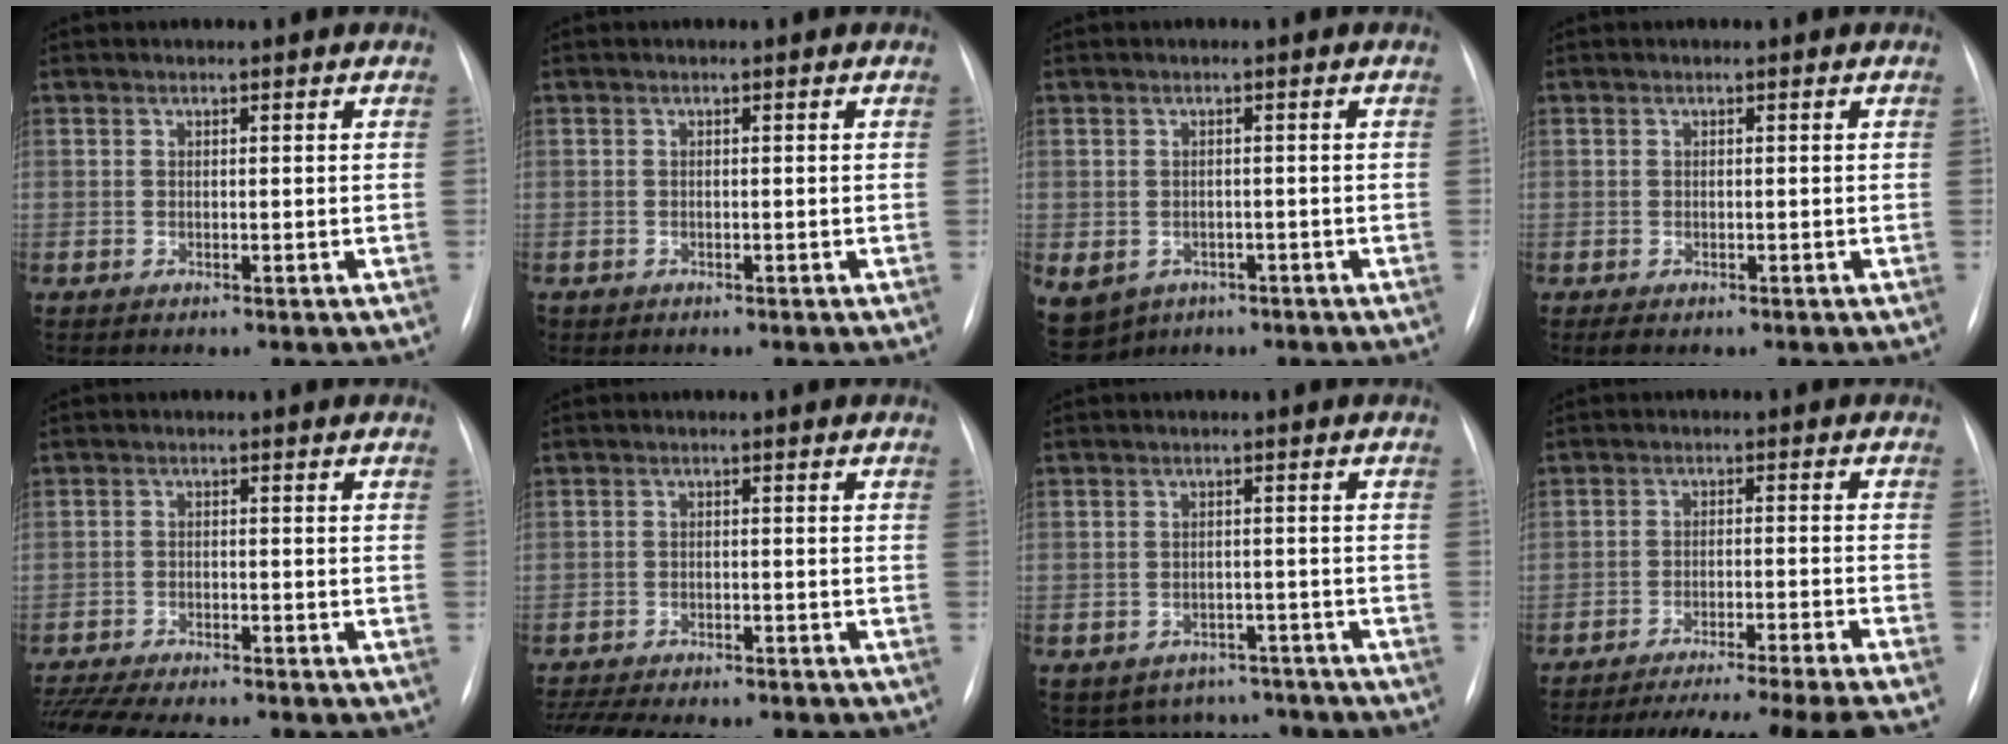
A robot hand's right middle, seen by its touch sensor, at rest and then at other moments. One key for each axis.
{"total": 0.0}
{"total": 12.8, "fx": -6.2, "fy": 10.3, "fz": 4.6, "tx": -0.145, "ty": -0.006, "tz": -0.075}
{"total": 1.5, "fx": -0.9, "fy": 0.7, "fz": 0.9, "tx": -0.013, "ty": -0.001, "tz": -0.008}
{"total": 14.2, "fx": -12.6, "fy": 2.5, "fz": 6.2, "tx": -0.118, "ty": -0.015, "tz": -0.182}
{"total": 13.7, "fx": -12.0, "fy": 3.4, "fz": 5.7, "tx": -0.113, "ty": -0.004, "tz": -0.162}
{"total": 8.1, "fx": -7.0, "fy": 4.0, "fz": 0.0, "tx": 0.008, "ty": 0.024, "tz": -0.083}
{"total": 17.0, "fx": -15.5, "fy": -2.4, "fz": 6.5, "tx": -0.082, "ty": -0.033, "tz": -0.223}